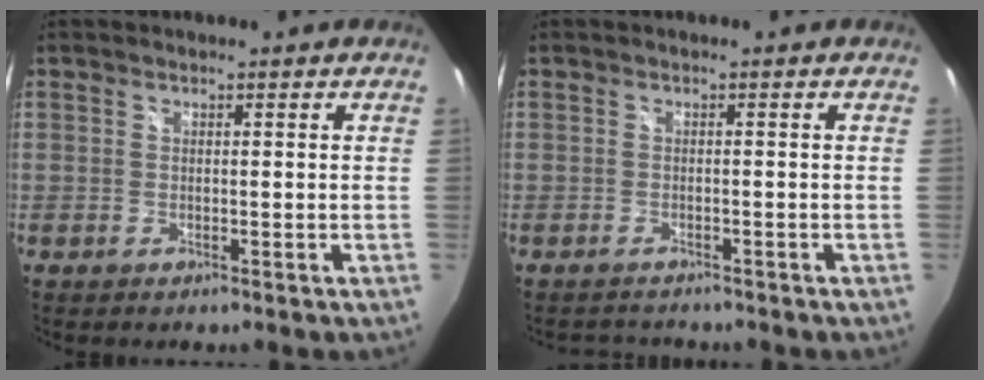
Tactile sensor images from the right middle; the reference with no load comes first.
{"total": 3.2, "force": [-3.0, 1.1, 0.4], "torque": [-0.013, -0.001, -0.045]}